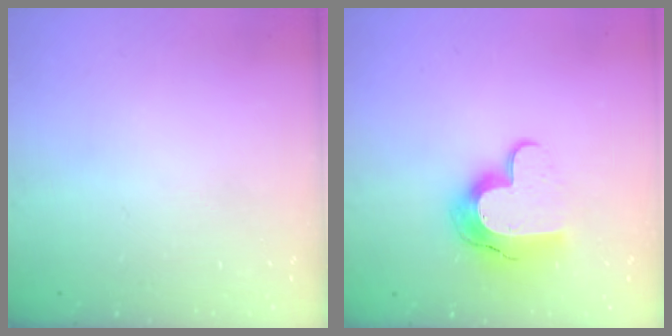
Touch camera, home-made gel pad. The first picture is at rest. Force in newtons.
{"total": 13.0, "press": 13.0, "slide": 1.0}